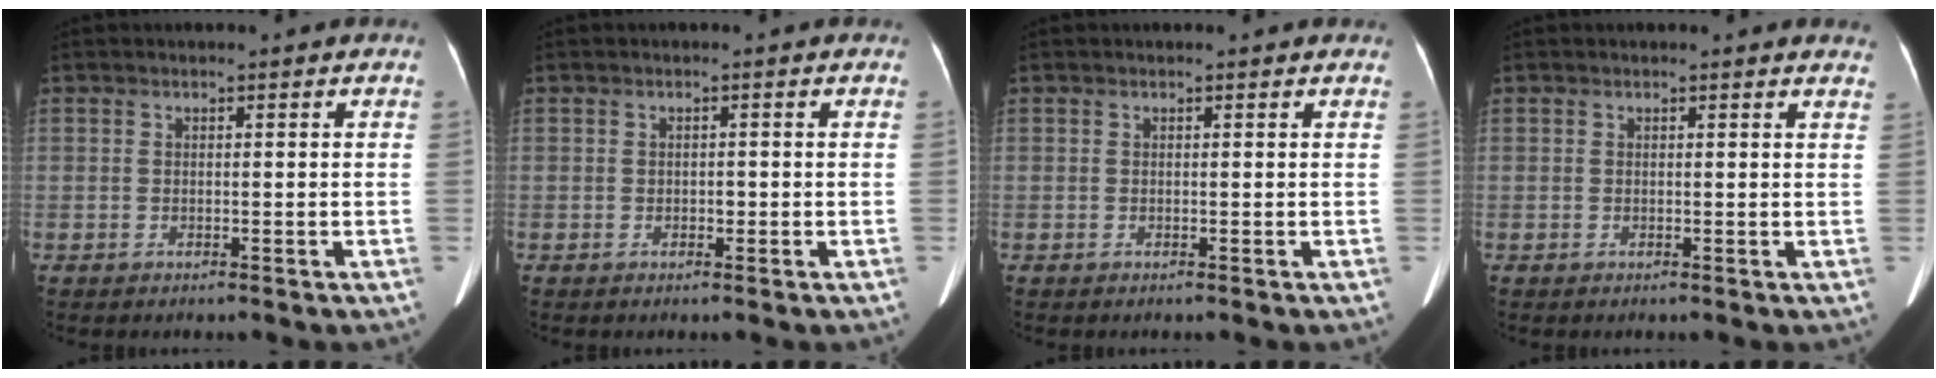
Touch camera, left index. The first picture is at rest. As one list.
[{"total": 0.8, "force": [-0.2, 0.6, 0.5], "torque": [-0.010, 0.001, -0.002]}, {"total": 0.6, "force": [0.5, 0.0, 0.1], "torque": [-0.003, -0.001, 0.001]}, {"total": 3.4, "force": [3.3, 0.6, 0.6], "torque": [-0.007, -0.011, 0.012]}]